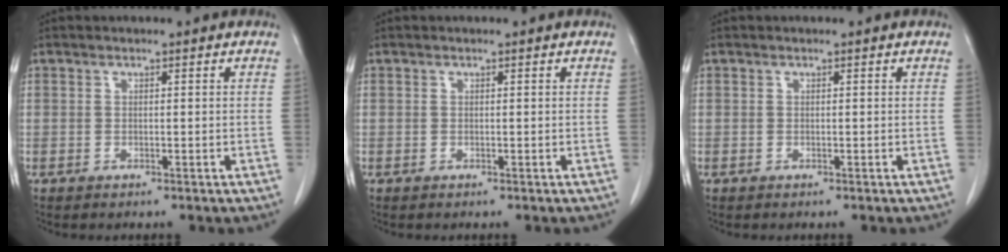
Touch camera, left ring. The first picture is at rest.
{"total": 0.0}
{"total": 0.0}